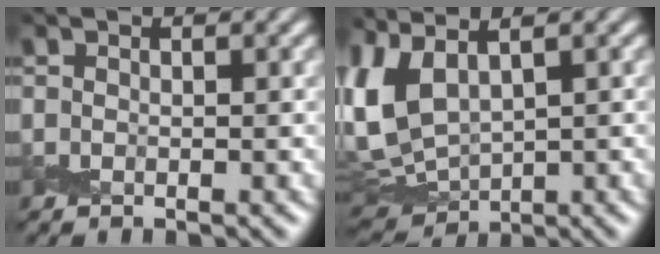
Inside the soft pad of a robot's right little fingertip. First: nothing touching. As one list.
[{"total": 7.2, "force": [1.5, 4.0, 5.8], "torque": [-0.148, 0.000, 0.031]}]